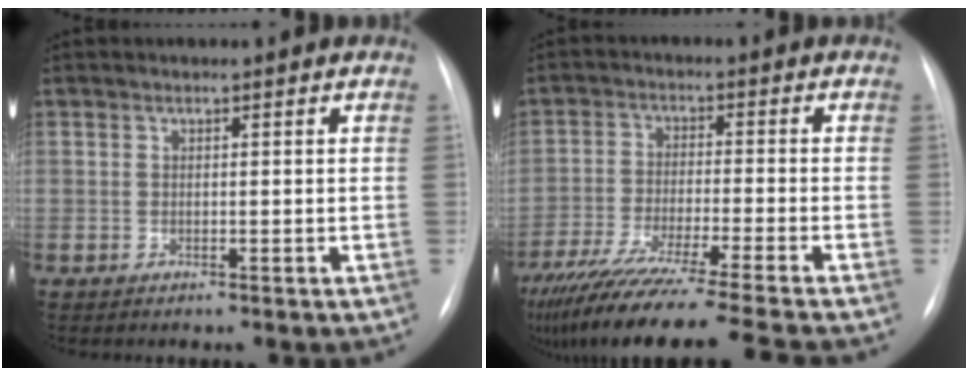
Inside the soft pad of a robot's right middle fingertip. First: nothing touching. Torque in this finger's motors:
{"motor_torque": [1.09, -1.04, 0.35, 0.21]}